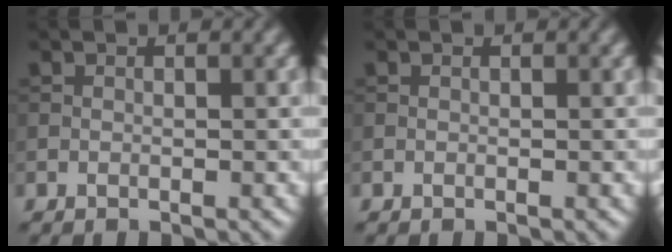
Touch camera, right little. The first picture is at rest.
{"total": 0.0}